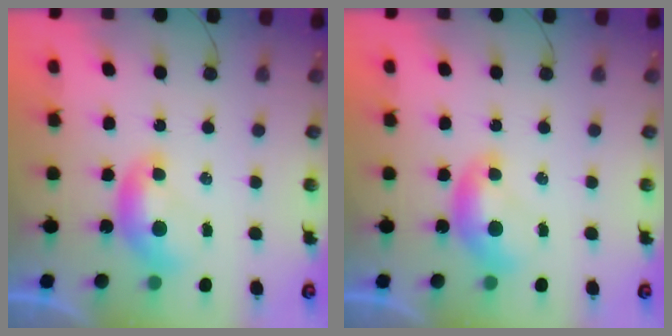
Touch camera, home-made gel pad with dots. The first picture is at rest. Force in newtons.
{"total": 0.0}